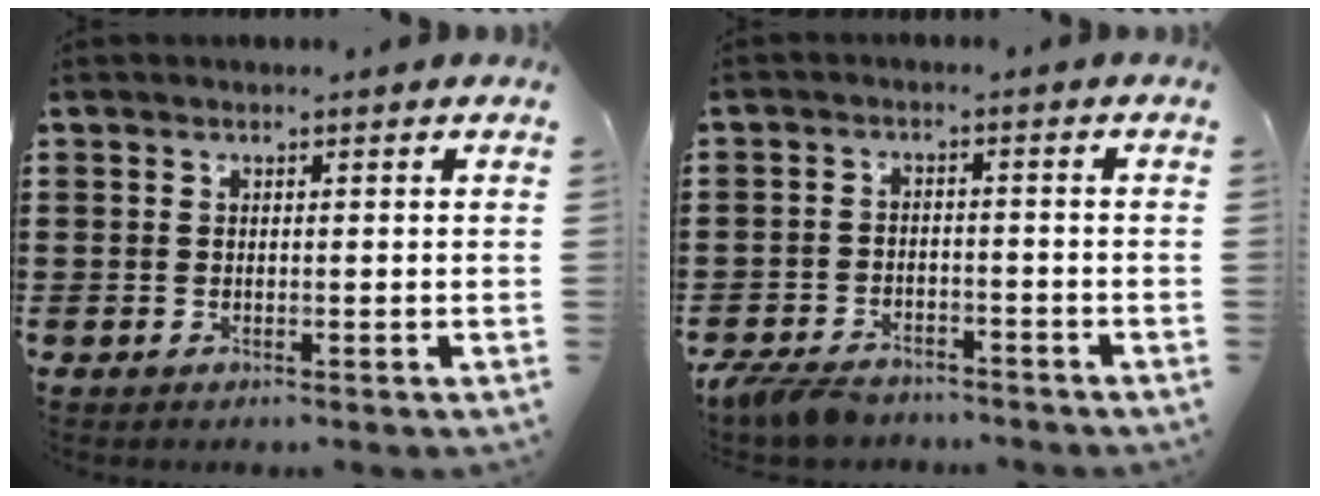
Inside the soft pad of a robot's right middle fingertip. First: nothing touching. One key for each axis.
{"total": 4.5, "fx": -4.2, "fy": 1.0, "fz": 1.0, "tx": -0.033, "ty": -0.001, "tz": -0.088}